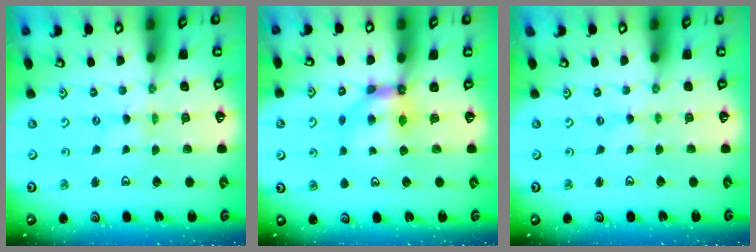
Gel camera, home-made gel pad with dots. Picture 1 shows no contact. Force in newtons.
{"total": 6.9, "press": 6.8, "slide": 0.7}
{"total": 0.0}